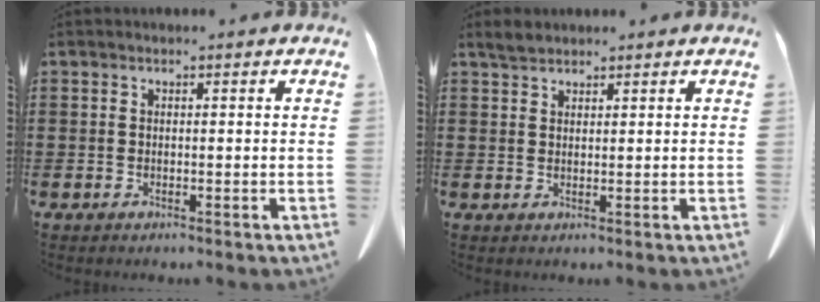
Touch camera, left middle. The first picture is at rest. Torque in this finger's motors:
{"motor_torque": [0.01, 0.00, 0.00, 0.01]}